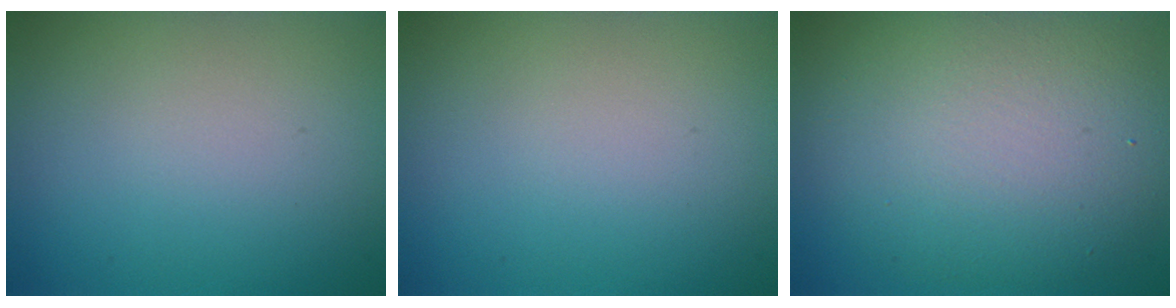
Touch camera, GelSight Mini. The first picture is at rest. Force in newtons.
{"total": 0.0}
{"total": 8.5, "press": 8.5, "slide": 0.5}